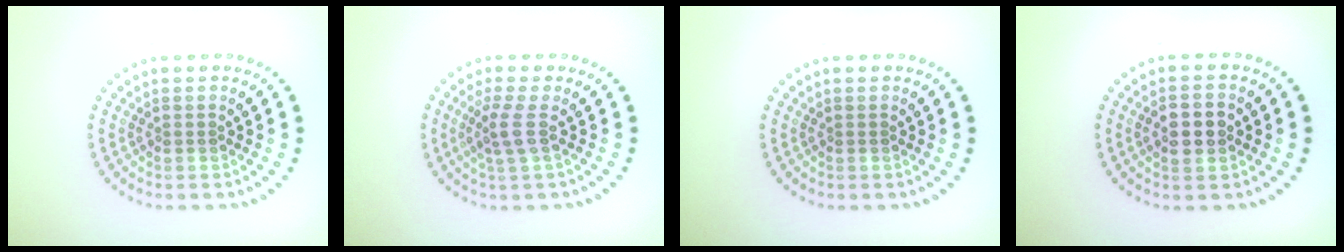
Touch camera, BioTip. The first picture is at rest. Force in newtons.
{"total": 2.2, "press": 1.5, "slide": 1.5}
{"total": 0.0}
{"total": 2.9, "press": 2.9, "slide": 0.2}